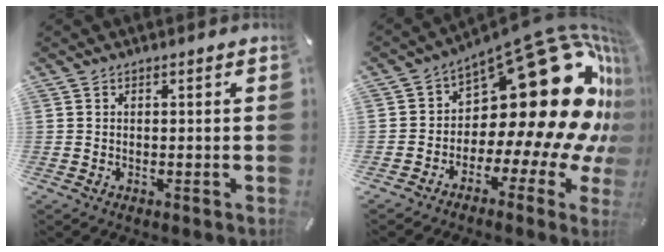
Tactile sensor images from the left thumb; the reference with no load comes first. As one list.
[{"total": 30.7, "force": [9.1, 15.3, 24.9], "torque": [-0.331, -0.110, 0.182]}]